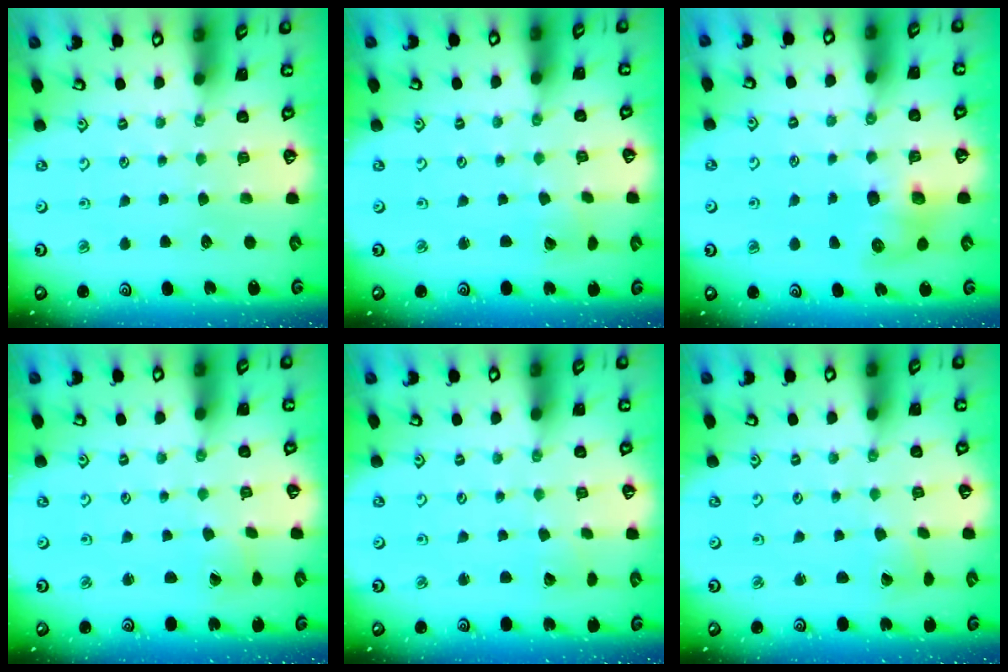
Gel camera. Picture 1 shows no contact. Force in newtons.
{"total": 2.2, "press": 2.2, "slide": 0.2}
{"total": 8.8, "press": 8.7, "slide": 0.9}
{"total": 1.6, "press": 1.5, "slide": 0.1}
{"total": 1.9, "press": 1.9, "slide": 0.0}
{"total": 1.8, "press": 1.8, "slide": 0.1}